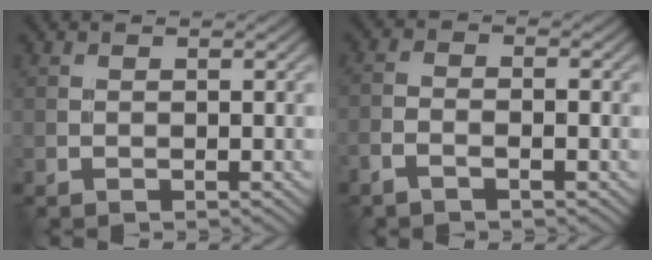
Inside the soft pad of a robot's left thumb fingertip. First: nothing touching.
{"total": 2.3, "force": [-1.5, 0.6, 1.6], "torque": [-0.038, 0.001, -0.036]}